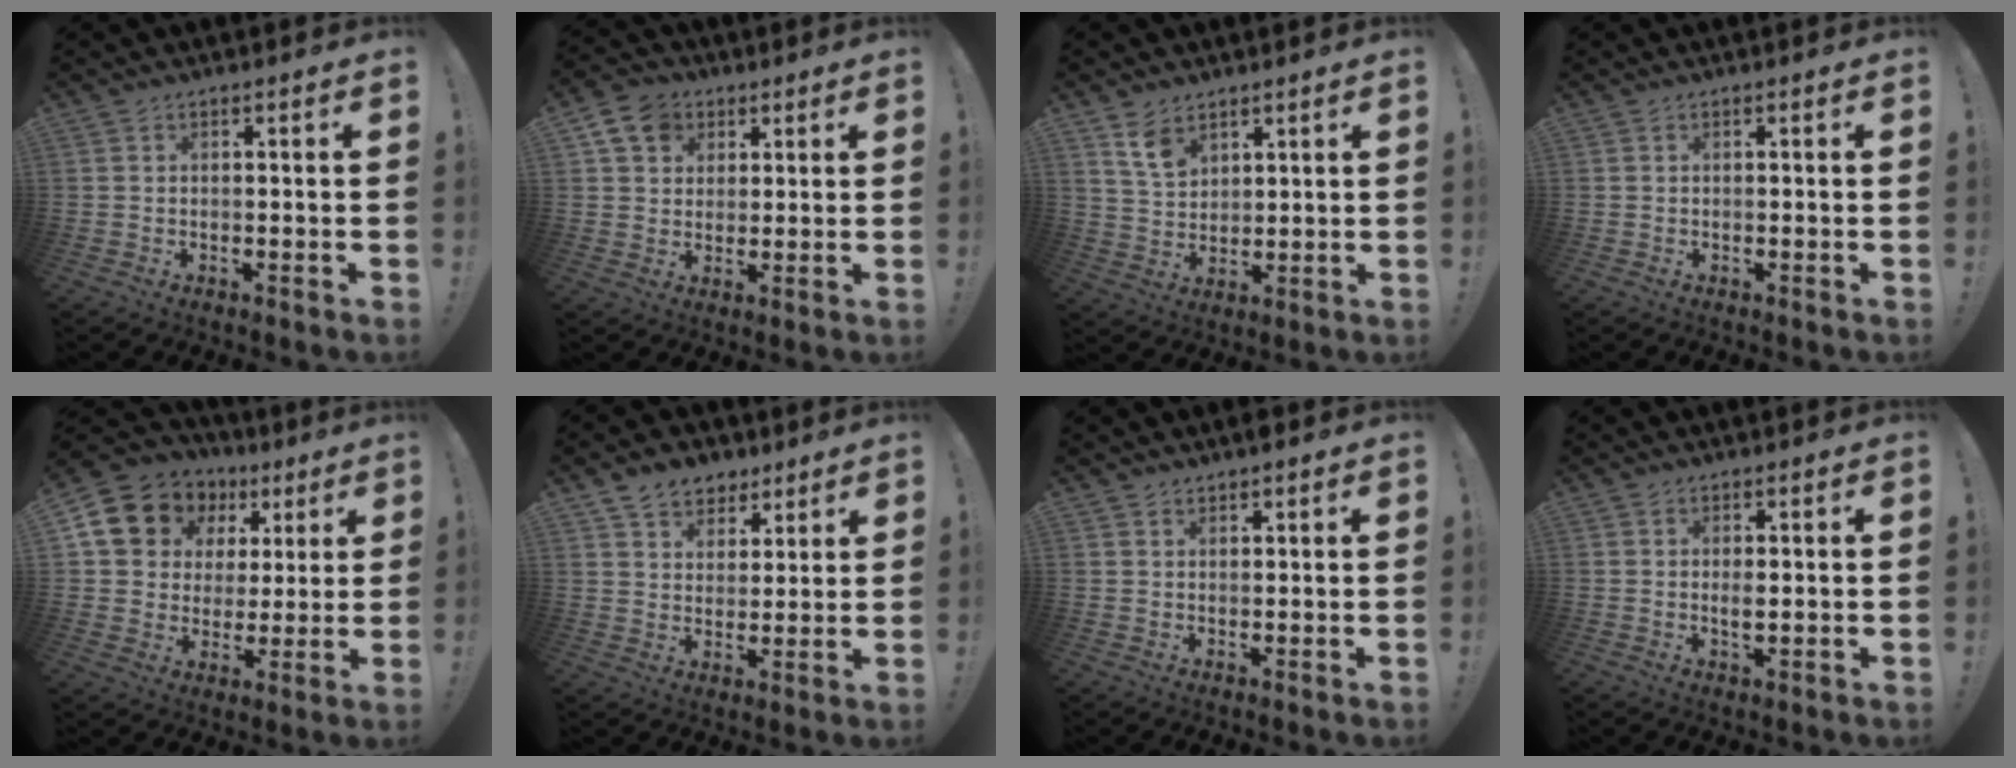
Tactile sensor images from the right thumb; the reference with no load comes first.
{"total": 9.3, "force": [4.2, 7.5, 3.4], "torque": [-0.054, -0.011, 0.085]}
{"total": 8.2, "force": [5.4, 5.3, 3.3], "torque": [-0.053, -0.029, 0.104]}
{"total": 0.0}
{"total": 13.7, "force": [6.1, 11.2, 5.0], "torque": [-0.081, -0.027, 0.131]}
{"total": 8.5, "force": [5.6, 6.2, 1.7], "torque": [-0.025, -0.036, 0.112]}
{"total": 1.3, "force": [1.3, 0.2, 0.2], "torque": [0.011, -0.009, 0.022]}
{"total": 2.3, "force": [0.2, 0.9, 2.1], "torque": [-0.025, -0.005, 0.000]}